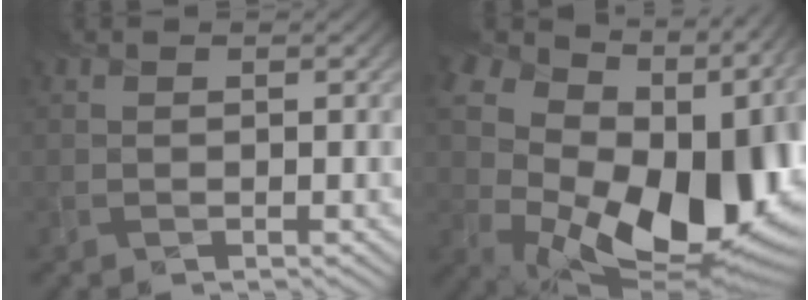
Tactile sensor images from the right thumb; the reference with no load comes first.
{"total": 19.6, "force": [1.3, 13.3, 14.3], "torque": [-0.240, -0.028, 0.074]}